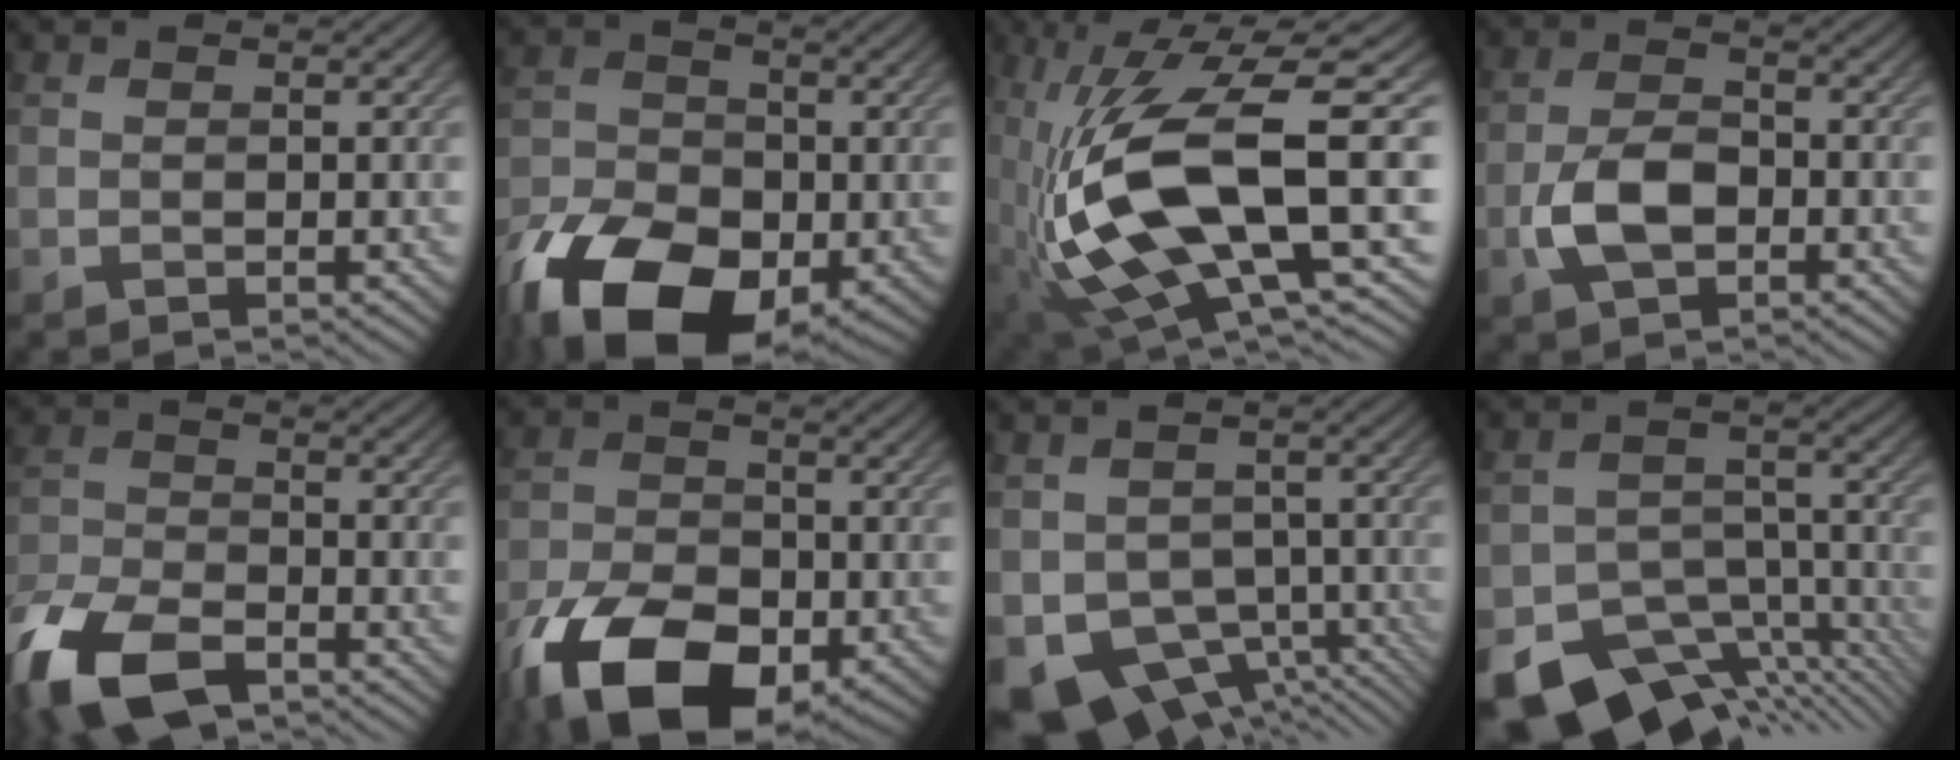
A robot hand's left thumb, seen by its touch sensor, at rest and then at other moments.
{"total": 16.3, "force": [-8.4, 9.6, 10.0], "torque": [-0.203, -0.042, -0.149]}
{"total": 16.0, "force": [-2.3, 6.2, 14.6], "torque": [-0.287, 0.000, -0.038]}
{"total": 5.4, "force": [-2.0, 3.0, 4.0], "torque": [-0.085, -0.002, -0.044]}
{"total": 11.9, "force": [-8.1, 5.4, 7.0], "torque": [-0.162, -0.028, -0.161]}
{"total": 14.6, "force": [-7.6, 8.0, 9.4], "torque": [-0.193, -0.040, -0.137]}
{"total": 9.9, "force": [-4.5, 7.3, 5.0], "torque": [-0.088, -0.038, -0.064]}
{"total": 14.5, "force": [-10.3, 8.1, 6.4], "torque": [-0.107, -0.044, -0.130]}